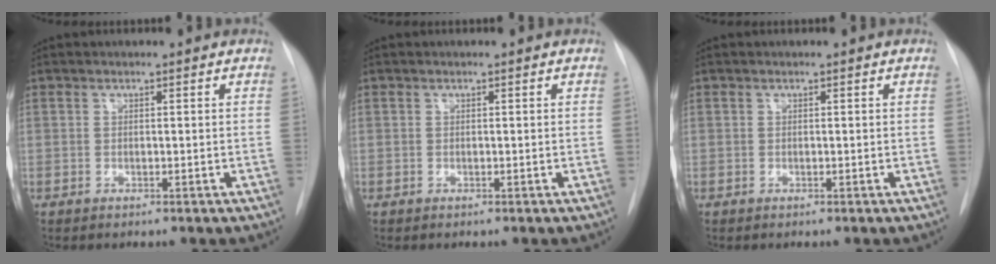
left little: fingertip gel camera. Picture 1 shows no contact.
{"total": 0.0}
{"total": 0.0}